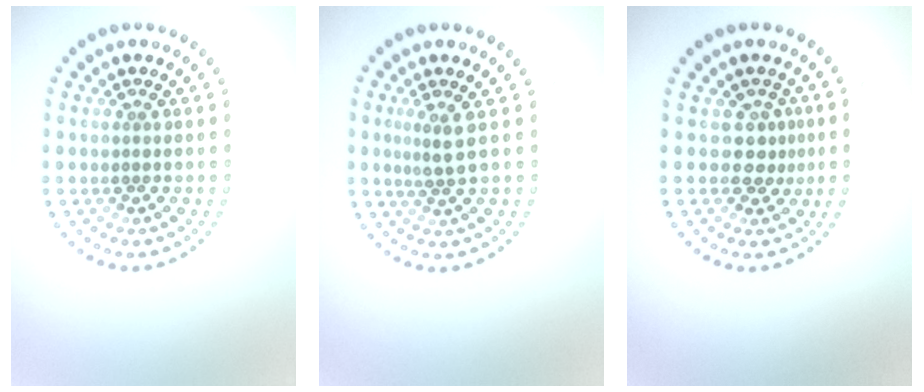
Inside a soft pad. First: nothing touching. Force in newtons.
{"total": 2.0, "press": 1.3, "slide": 1.5}
{"total": 2.0, "press": 1.4, "slide": 1.4}